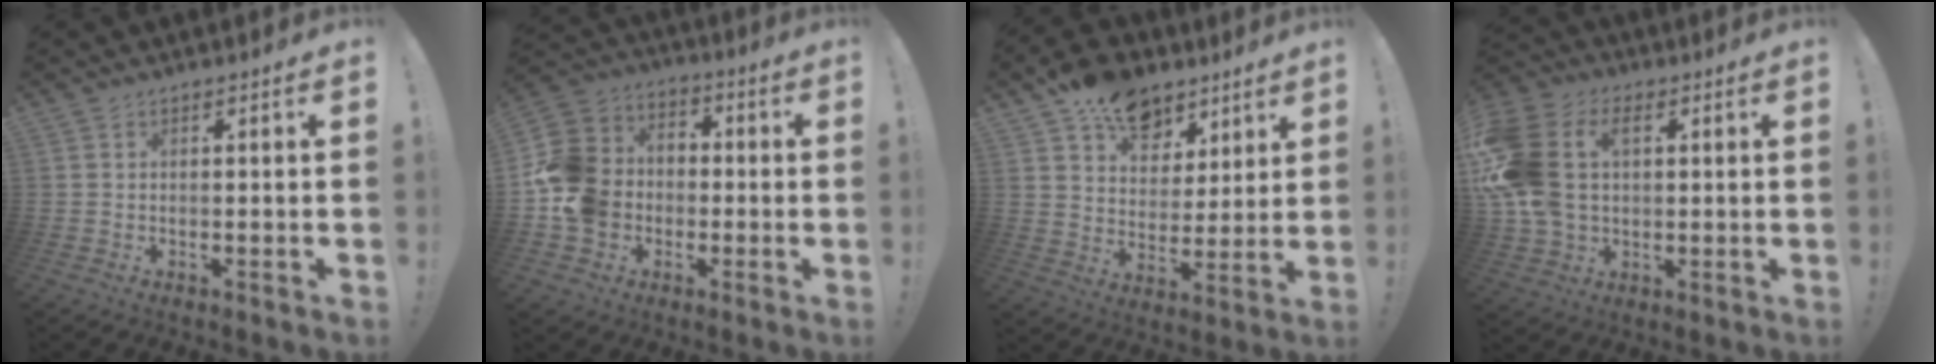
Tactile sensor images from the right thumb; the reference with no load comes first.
{"total": 15.0, "force": [-3.5, 13.2, 6.2], "torque": [-0.110, 0.028, -0.058]}
{"total": 14.5, "force": [9.8, 9.0, 5.7], "torque": [-0.080, -0.064, 0.181]}
{"total": 17.6, "force": [3.4, 12.7, 11.7], "torque": [-0.254, -0.003, 0.064]}